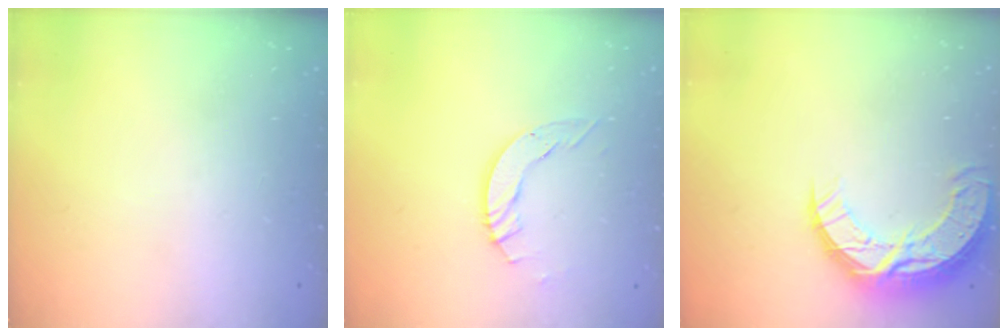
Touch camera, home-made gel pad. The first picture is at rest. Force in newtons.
{"total": 5.0, "press": 5.0, "slide": 0.2}
{"total": 15.1, "press": 15.1, "slide": 1.1}